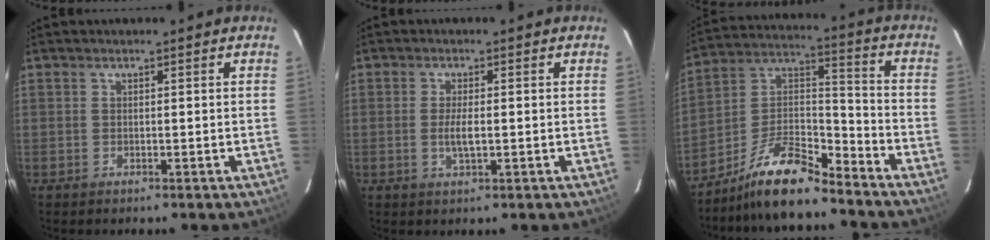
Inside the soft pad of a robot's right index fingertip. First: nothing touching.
{"total": 3.0, "force": [-0.4, 0.6, 2.9], "torque": [-0.055, -0.007, -0.007]}
{"total": 13.0, "force": [-10.8, 2.6, 6.8], "torque": [-0.148, 0.020, -0.206]}